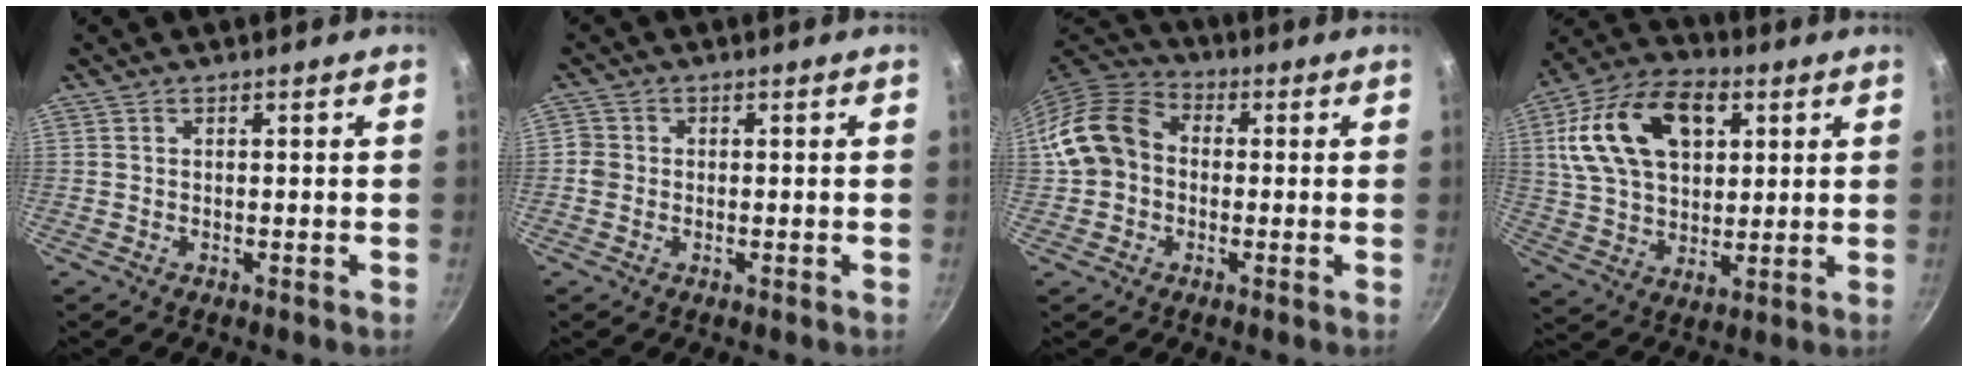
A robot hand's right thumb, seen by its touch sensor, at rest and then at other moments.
{"total": 2.1, "force": [-0.5, 2.0, 0.7], "torque": [-0.004, 0.010, -0.012]}
{"total": 12.1, "force": [-0.4, 9.8, 7.1], "torque": [-0.103, 0.031, -0.025]}
{"total": 20.5, "force": [6.2, 13.0, 14.6], "torque": [-0.247, 0.004, 0.103]}